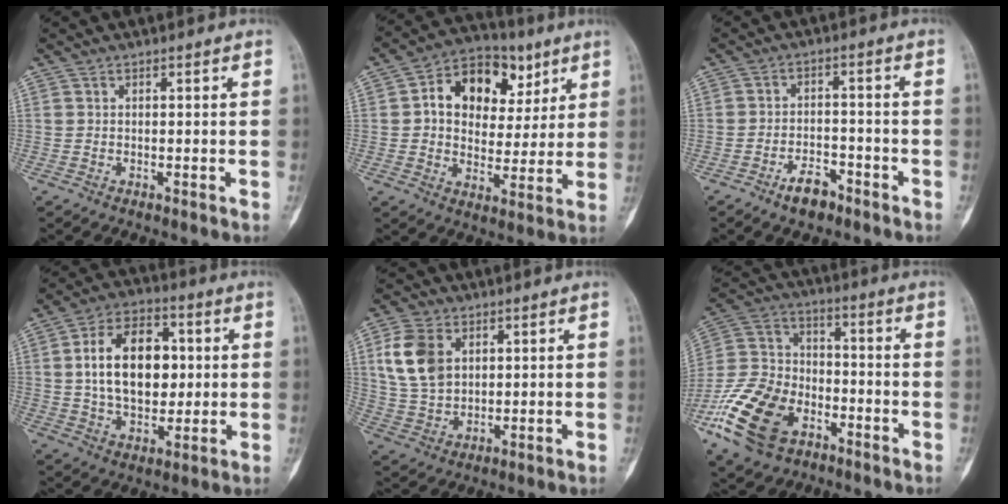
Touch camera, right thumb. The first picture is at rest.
{"total": 16.2, "force": [1.8, 12.9, 9.5], "torque": [-0.079, 0.027, 0.027]}
{"total": 5.2, "force": [-3.6, 2.6, 2.7], "torque": [-0.033, 0.029, -0.059]}
{"total": 17.0, "force": [2.3, 11.0, 12.9], "torque": [-0.183, 0.006, 0.038]}
{"total": 10.9, "force": [3.4, 7.6, 7.0], "torque": [-0.128, -0.009, 0.074]}
{"total": 19.5, "force": [-9.0, 12.5, 11.9], "torque": [-0.228, 0.047, -0.172]}